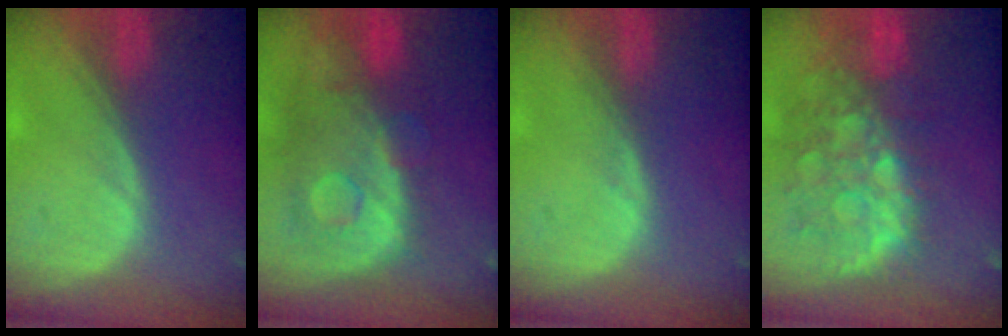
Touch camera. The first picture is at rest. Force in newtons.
{"total": 11.2, "press": 9.8, "slide": 5.5}
{"total": 0.5, "press": 0.5, "slide": 0.0}
{"total": 11.2, "press": 9.7, "slide": 5.5}